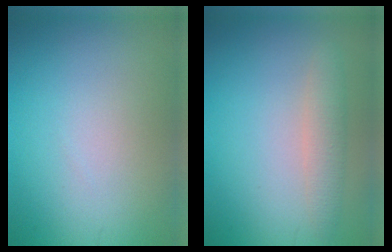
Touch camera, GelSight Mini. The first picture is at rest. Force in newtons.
{"total": 2.1, "press": 2.1, "slide": 0.0}